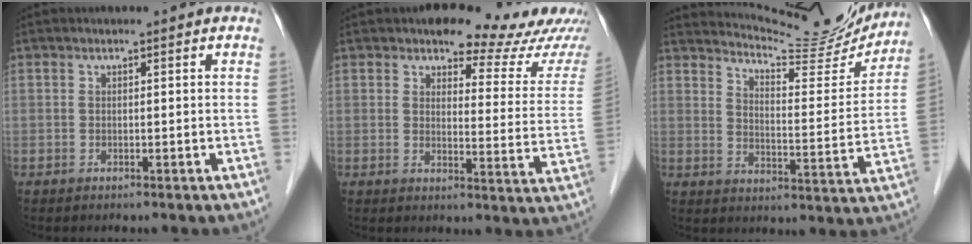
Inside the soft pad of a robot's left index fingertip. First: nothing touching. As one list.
[{"total": 13.0, "force": [11.0, 4.8, 5.0], "torque": [-0.028, -0.016, 0.103]}, {"total": 16.6, "force": [16.1, 1.4, 3.9], "torque": [-0.062, -0.050, 0.211]}]